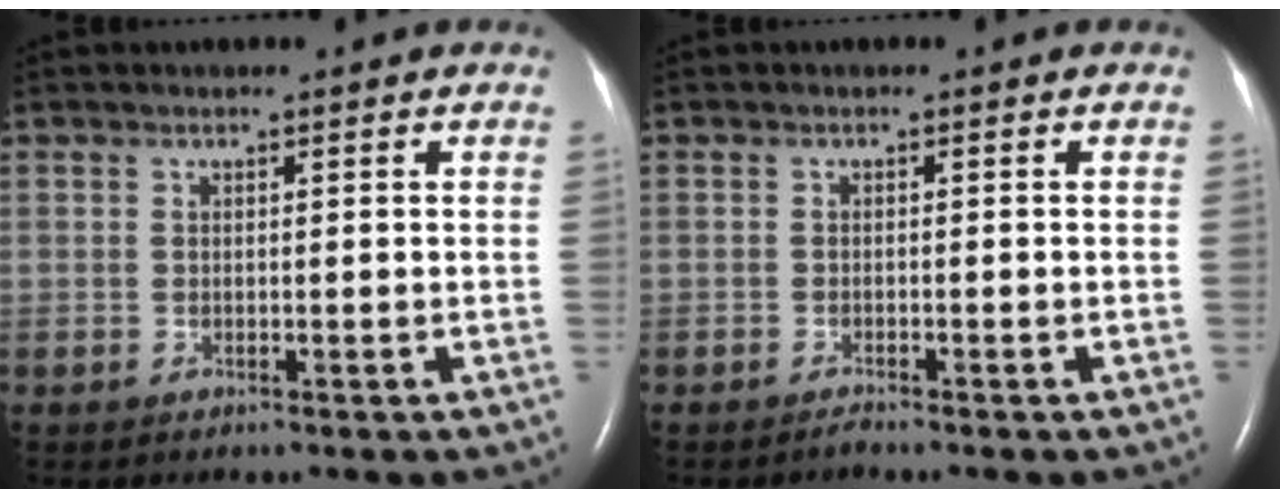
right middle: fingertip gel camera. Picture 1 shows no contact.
{"total": 0.7, "force": [-0.6, -0.2, 0.2], "torque": [-0.007, -0.002, -0.011]}